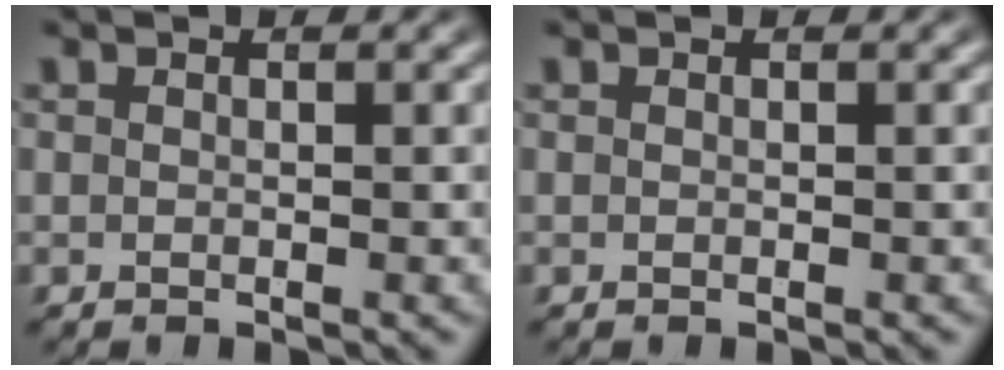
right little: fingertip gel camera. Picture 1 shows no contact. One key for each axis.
{"total": 0.0}